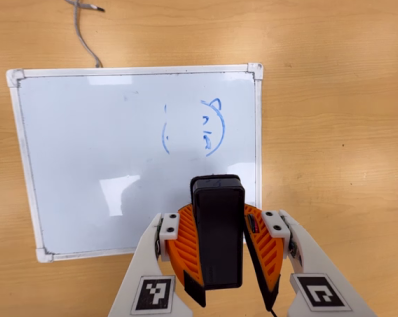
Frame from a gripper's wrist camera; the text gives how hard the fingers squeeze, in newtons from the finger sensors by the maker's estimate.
{"total": 9.9, "left": 9.6, "right": 10.1}